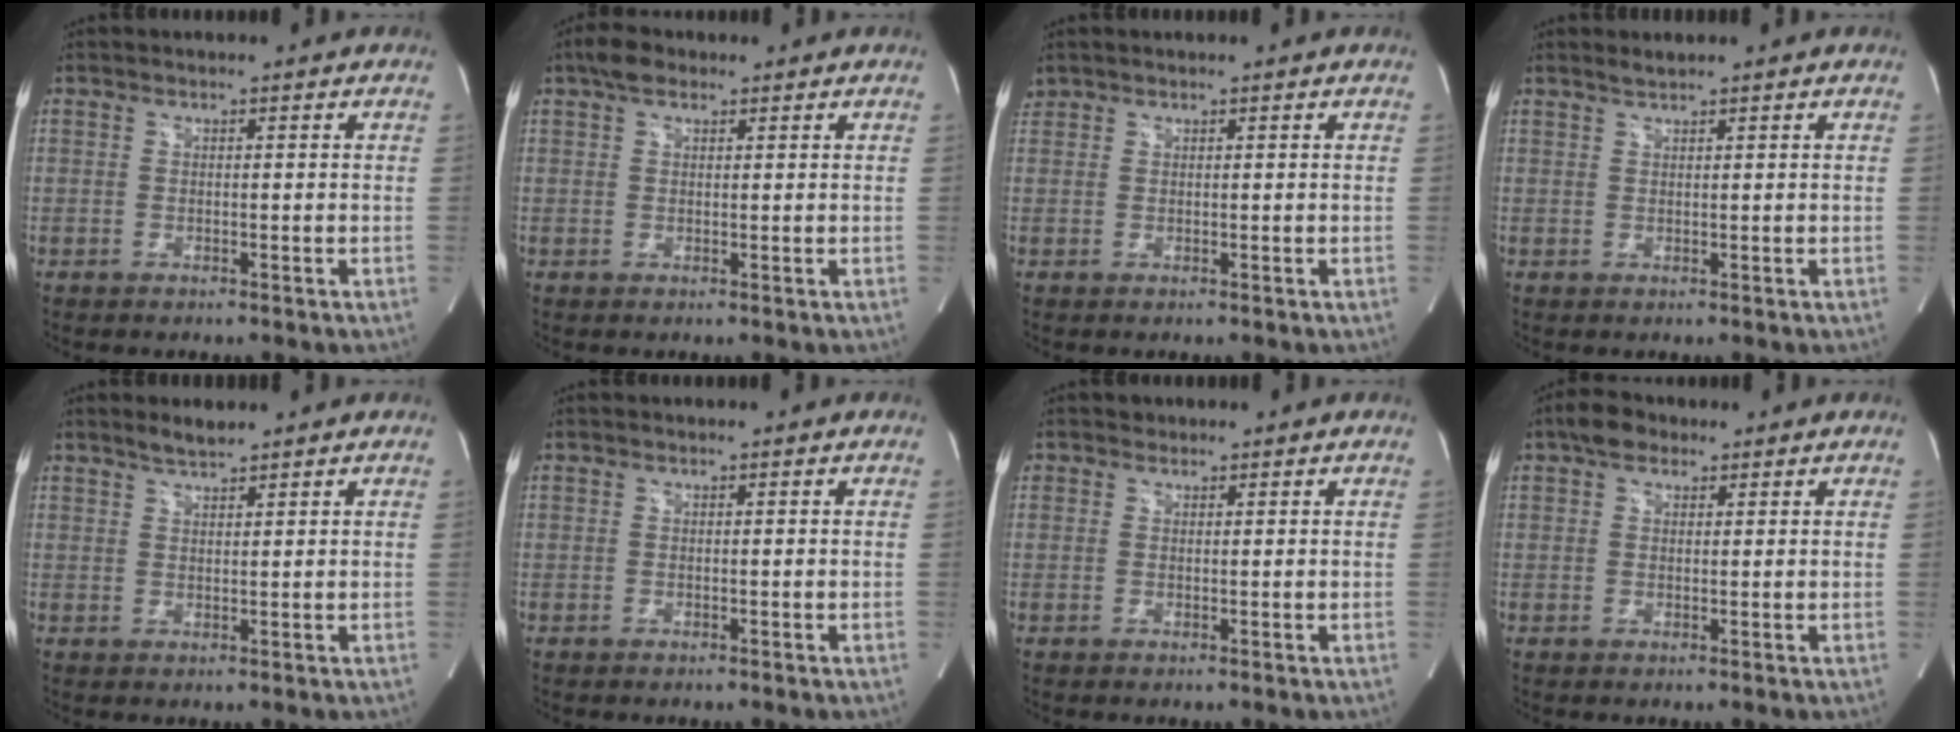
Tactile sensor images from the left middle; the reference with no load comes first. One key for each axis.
{"total": 3.0, "fx": 2.1, "fy": 1.5, "fz": 1.7, "tx": -0.038, "ty": 0.018, "tz": 0.036}
{"total": 1.4, "fx": 1.1, "fy": 0.9, "fz": 0.0, "tx": -0.002, "ty": 0.017, "tz": 0.022}
{"total": 1.0, "fx": 1.0, "fy": -0.2, "fz": 0.2, "tx": -0.007, "ty": 0.003, "tz": 0.023}
{"total": 2.6, "fx": 2.4, "fy": 0.2, "fz": 1.1, "tx": -0.027, "ty": 0.004, "tz": 0.045}
{"total": 0.0}
{"total": 0.9, "fx": 0.7, "fy": 0.6, "fz": 0.0, "tx": 0.003, "ty": 0.000, "tz": 0.009}
{"total": 3.4, "fx": 2.2, "fy": 2.0, "fz": 1.6, "tx": -0.034, "ty": 0.017, "tz": 0.038}